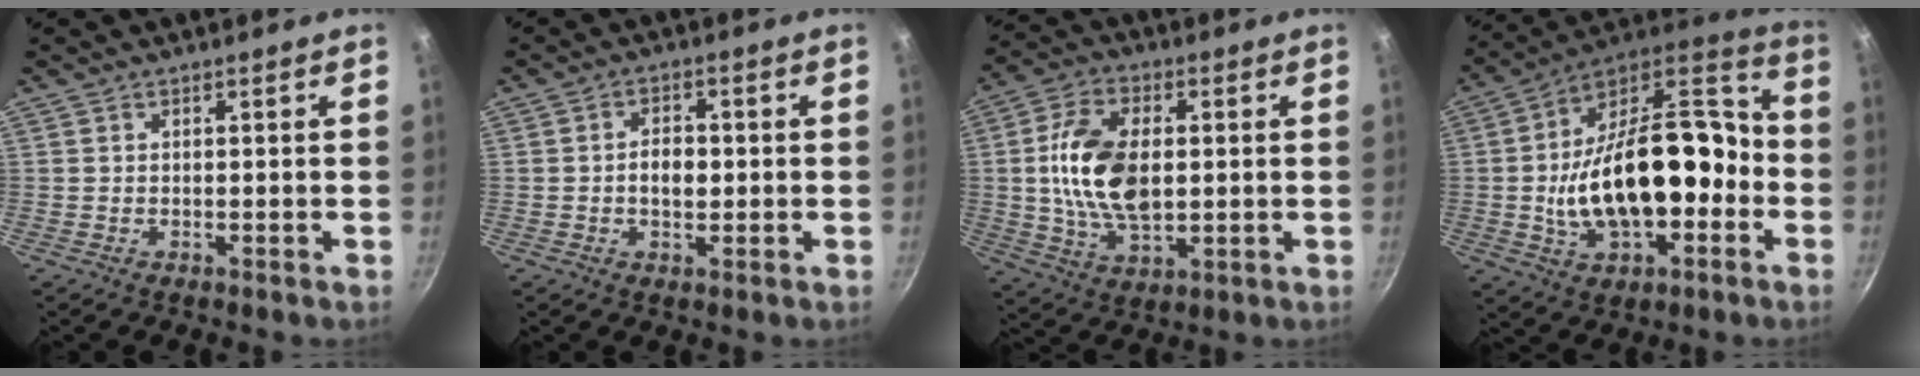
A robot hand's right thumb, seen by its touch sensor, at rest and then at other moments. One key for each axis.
{"total": 4.5, "fx": -0.2, "fy": 2.7, "fz": 3.6, "tx": -0.053, "ty": 0.007, "tz": -0.005}
{"total": 15.6, "fx": 1.1, "fy": 8.8, "fz": 12.8, "tx": -0.236, "ty": 0.001, "tz": 0.023}
{"total": 25.9, "fx": -3.2, "fy": 13.3, "fz": 22.0, "tx": -0.349, "ty": 0.038, "tz": -0.048}